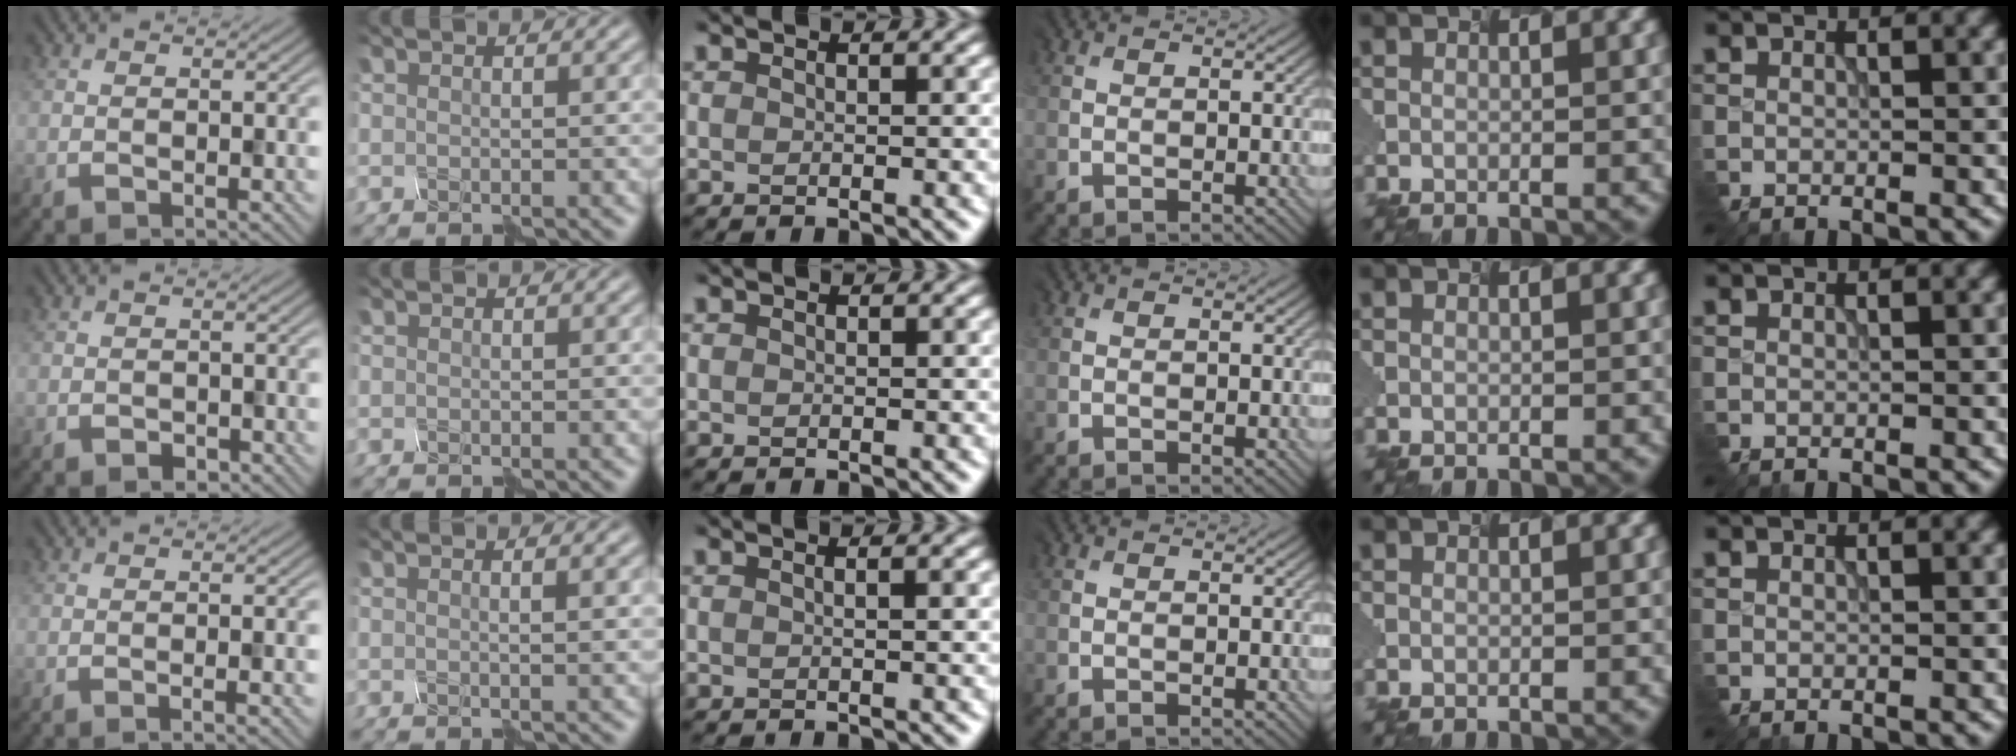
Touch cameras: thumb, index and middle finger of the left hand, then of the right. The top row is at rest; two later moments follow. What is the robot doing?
{"motion": "shake", "object": "plastic piggy bank"}